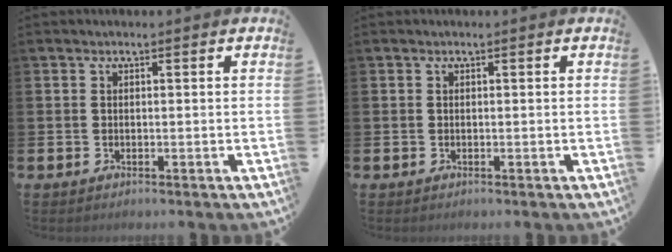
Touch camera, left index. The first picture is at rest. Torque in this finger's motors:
{"motor_torque": [0.00, 0.00, 0.00, 0.01]}